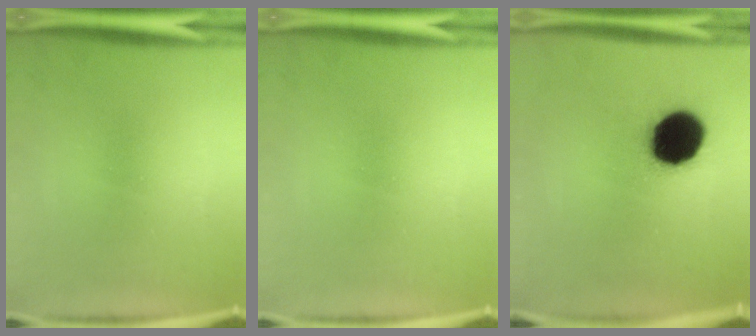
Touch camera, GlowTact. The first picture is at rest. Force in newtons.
{"total": 0.0}
{"total": 17.8}